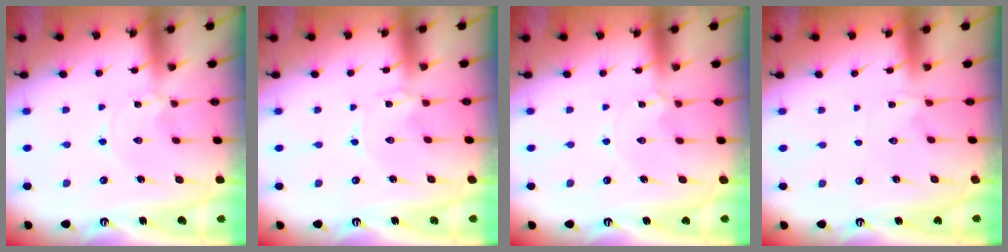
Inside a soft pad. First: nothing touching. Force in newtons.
{"total": 0.0}
{"total": 2.4, "press": 2.4, "slide": 0.3}
{"total": 1.6, "press": 1.6, "slide": 0.3}